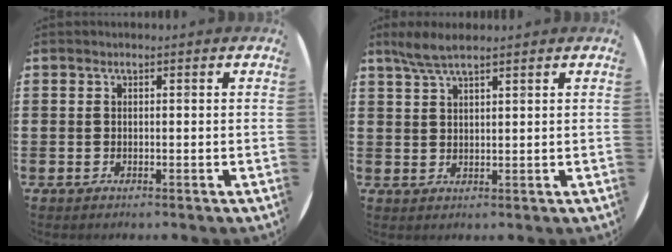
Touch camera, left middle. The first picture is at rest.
{"total": 3.7, "force": [3.0, 0.5, 2.2], "torque": [-0.048, 0.002, 0.053]}